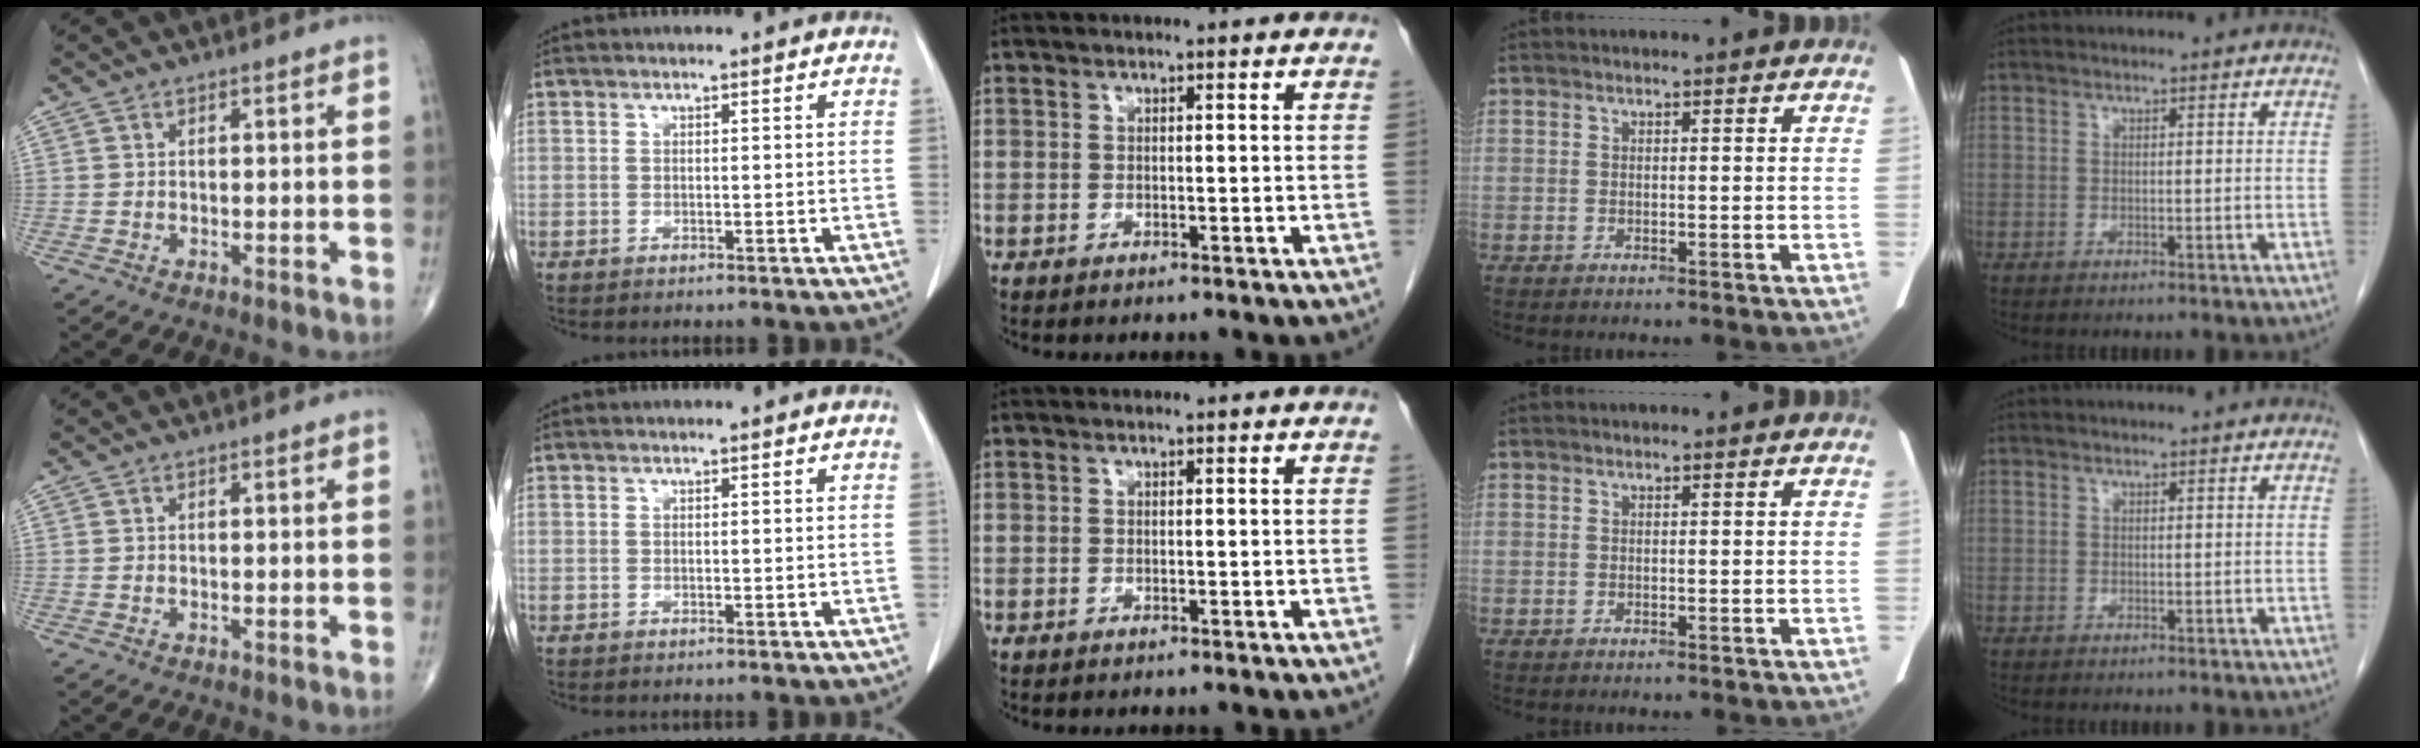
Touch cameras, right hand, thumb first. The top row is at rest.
{}